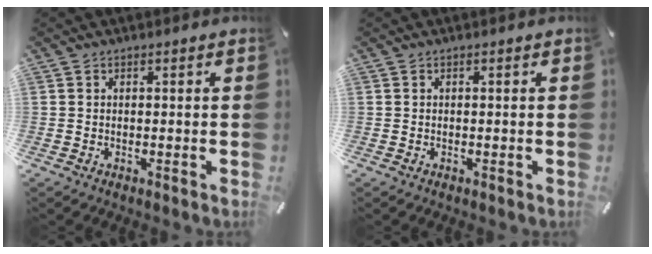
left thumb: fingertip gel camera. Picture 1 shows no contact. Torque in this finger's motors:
{"motor_torque": [0.04, 0.04, 0.03, -0.02, 0.02]}